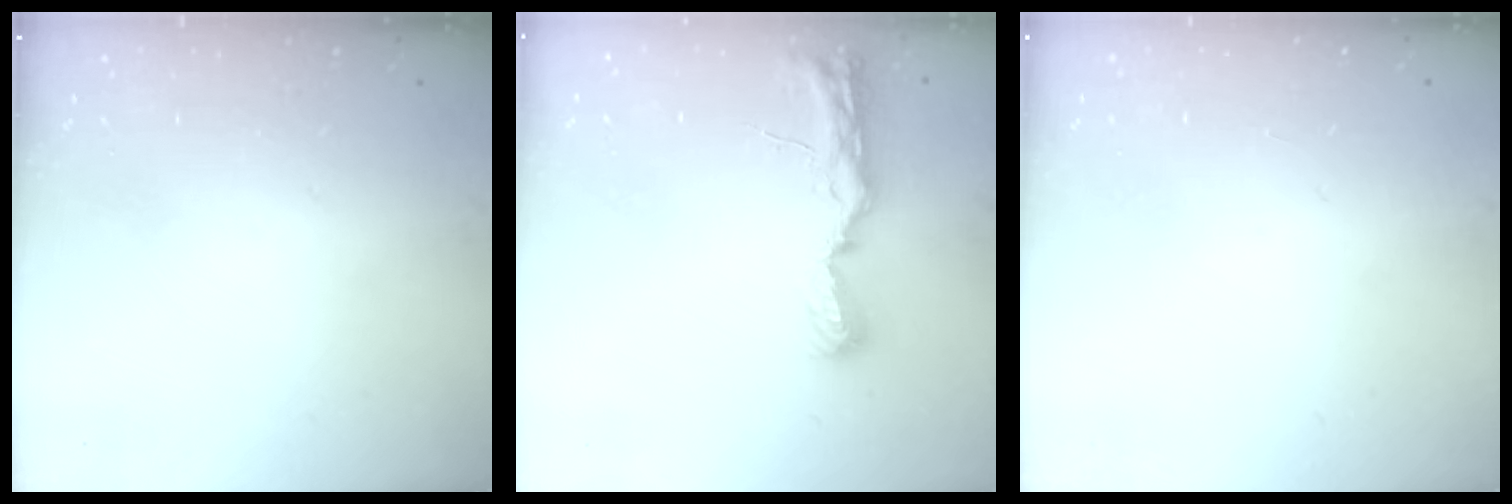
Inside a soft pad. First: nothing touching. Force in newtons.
{"total": 8.3, "press": 8.2, "slide": 0.8}
{"total": 0.9, "press": 0.9, "slide": 0.0}